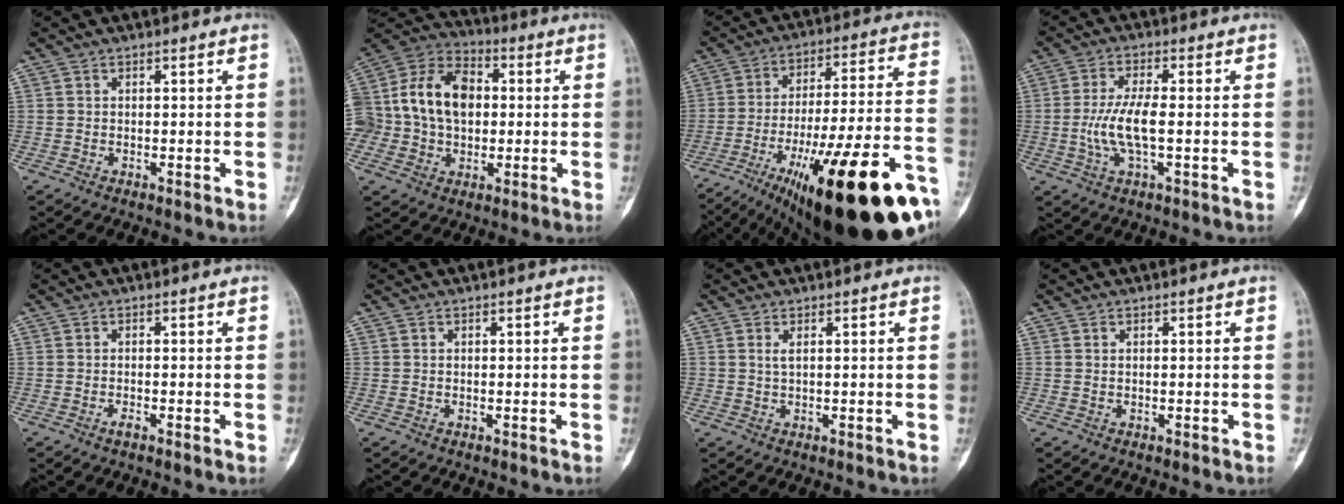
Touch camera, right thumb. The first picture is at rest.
{"total": 21.1, "force": [1.3, 15.7, 14.0], "torque": [-0.274, 0.037, 0.026]}
{"total": 33.1, "force": [-16.5, 7.7, 27.6], "torque": [-0.349, 0.040, -0.248]}
{"total": 7.6, "force": [-0.8, 2.3, 7.2], "torque": [-0.161, 0.004, -0.019]}
{"total": 1.1, "force": [-0.7, 0.1, 0.9], "torque": [-0.019, -0.001, -0.014]}
{"total": 0.0}
{"total": 1.1, "force": [0.4, 0.4, 0.9], "torque": [-0.022, 0.002, 0.011]}
{"total": 0.0}